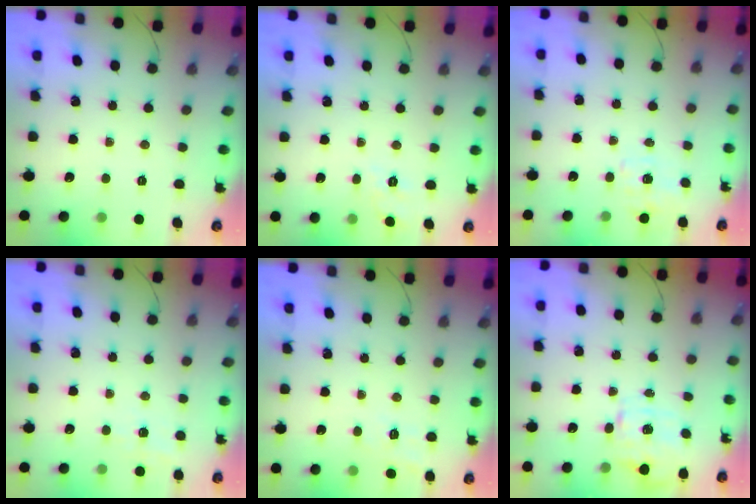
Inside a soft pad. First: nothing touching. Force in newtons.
{"total": 2.0, "press": 0.6, "slide": 1.9}
{"total": 2.3, "press": 2.1, "slide": 1.0}
{"total": 4.4, "press": 4.1, "slide": 1.6}
{"total": 8.2, "press": 7.9, "slide": 2.0}
{"total": 4.0, "press": 3.9, "slide": 0.9}